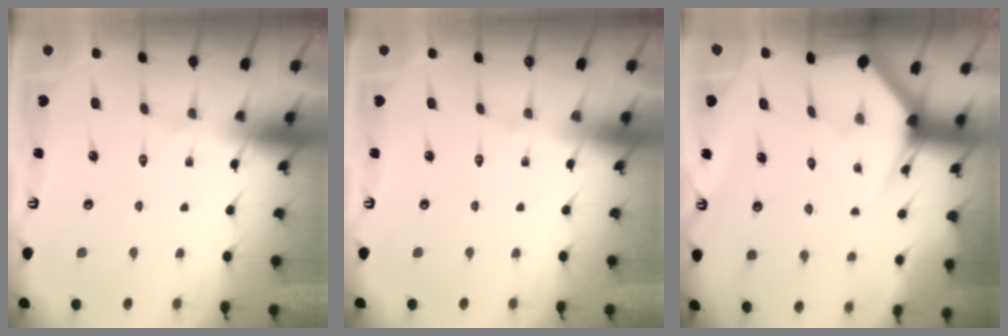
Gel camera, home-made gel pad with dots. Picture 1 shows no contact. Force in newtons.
{"total": 0.0}
{"total": 2.9, "press": 2.9, "slide": 0.1}